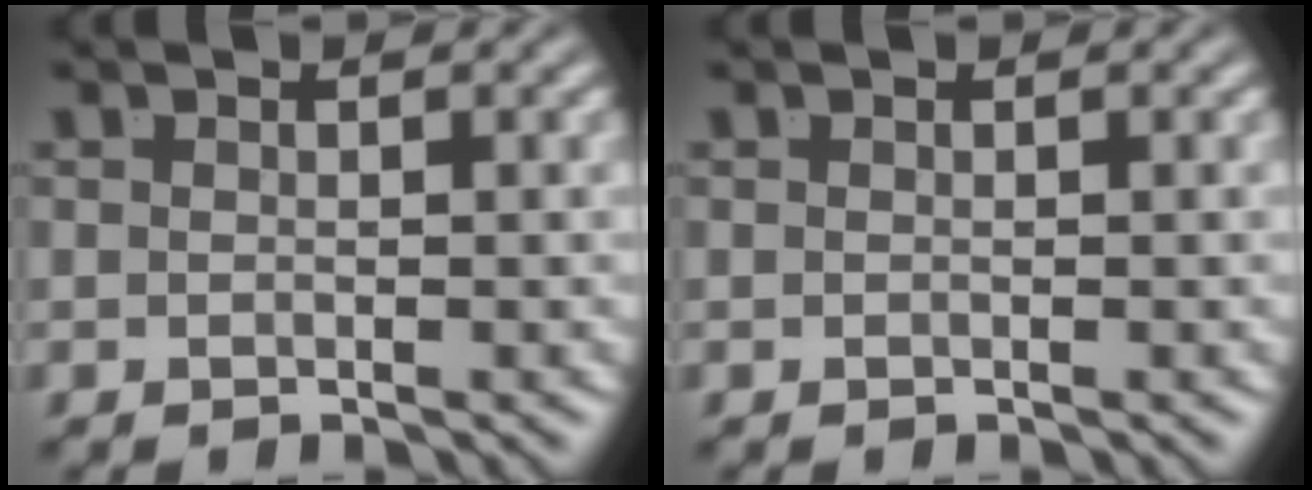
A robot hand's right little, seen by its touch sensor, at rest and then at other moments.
{"total": 0.0}